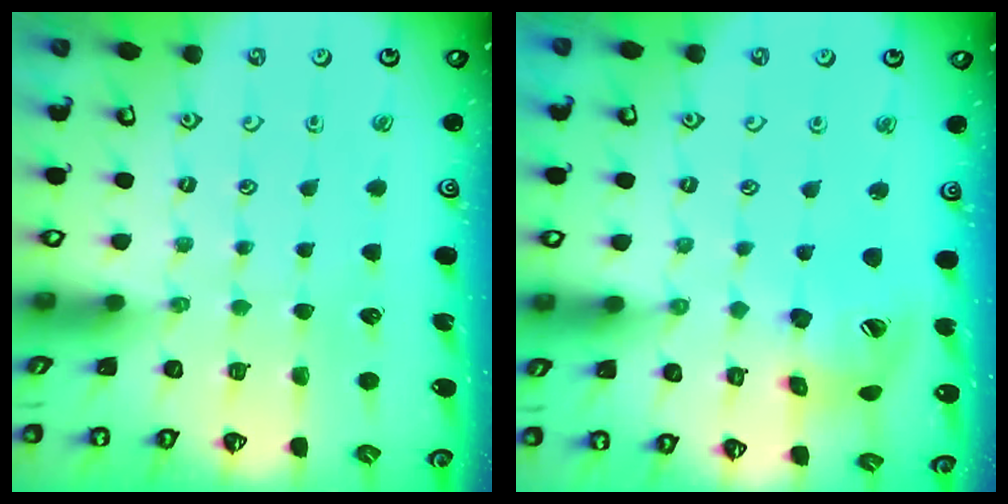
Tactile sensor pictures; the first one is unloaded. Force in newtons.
{"total": 15.9, "press": 15.8, "slide": 2.3}